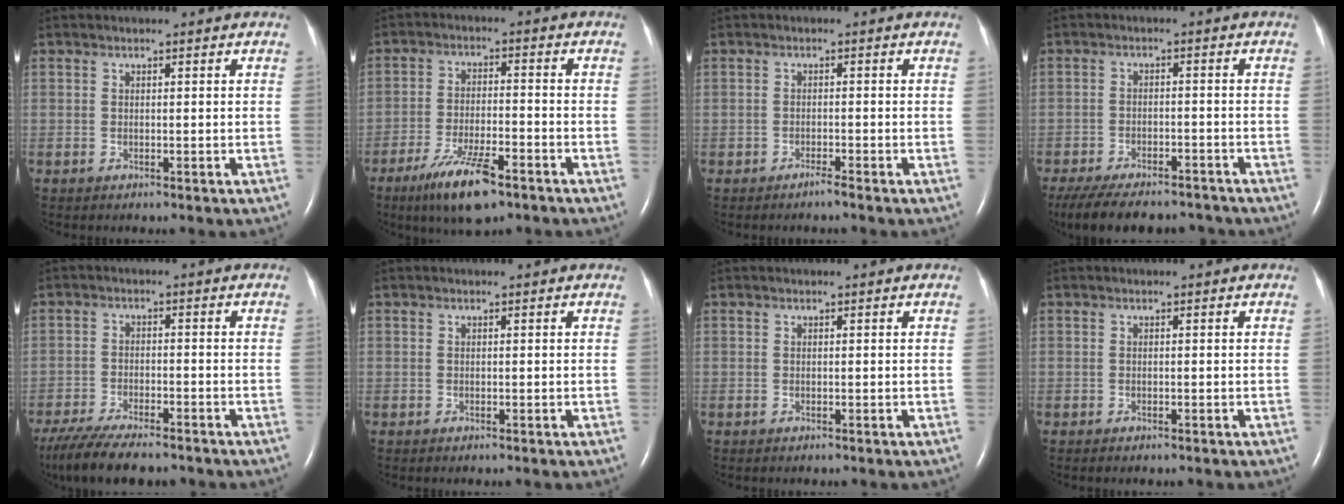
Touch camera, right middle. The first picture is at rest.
{"total": 9.4, "force": [-6.1, 2.0, 6.8], "torque": [-0.134, -0.015, -0.104]}
{"total": 1.2, "force": [-0.9, -0.8, 0.4], "torque": [-0.010, -0.002, -0.017]}
{"total": 14.5, "force": [-12.3, 4.9, 5.9], "torque": [-0.135, -0.010, -0.173]}
{"total": 12.6, "force": [-10.3, 2.9, 6.6], "torque": [-0.119, -0.022, -0.164]}
{"total": 0.0}
{"total": 0.0}
{"total": 0.0}